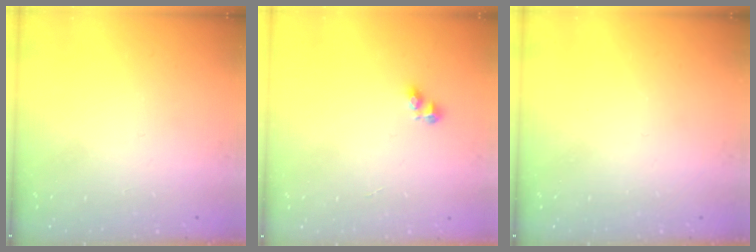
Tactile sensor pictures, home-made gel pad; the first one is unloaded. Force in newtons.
{"total": 2.9, "press": 2.9, "slide": 0.4}
{"total": 0.0}